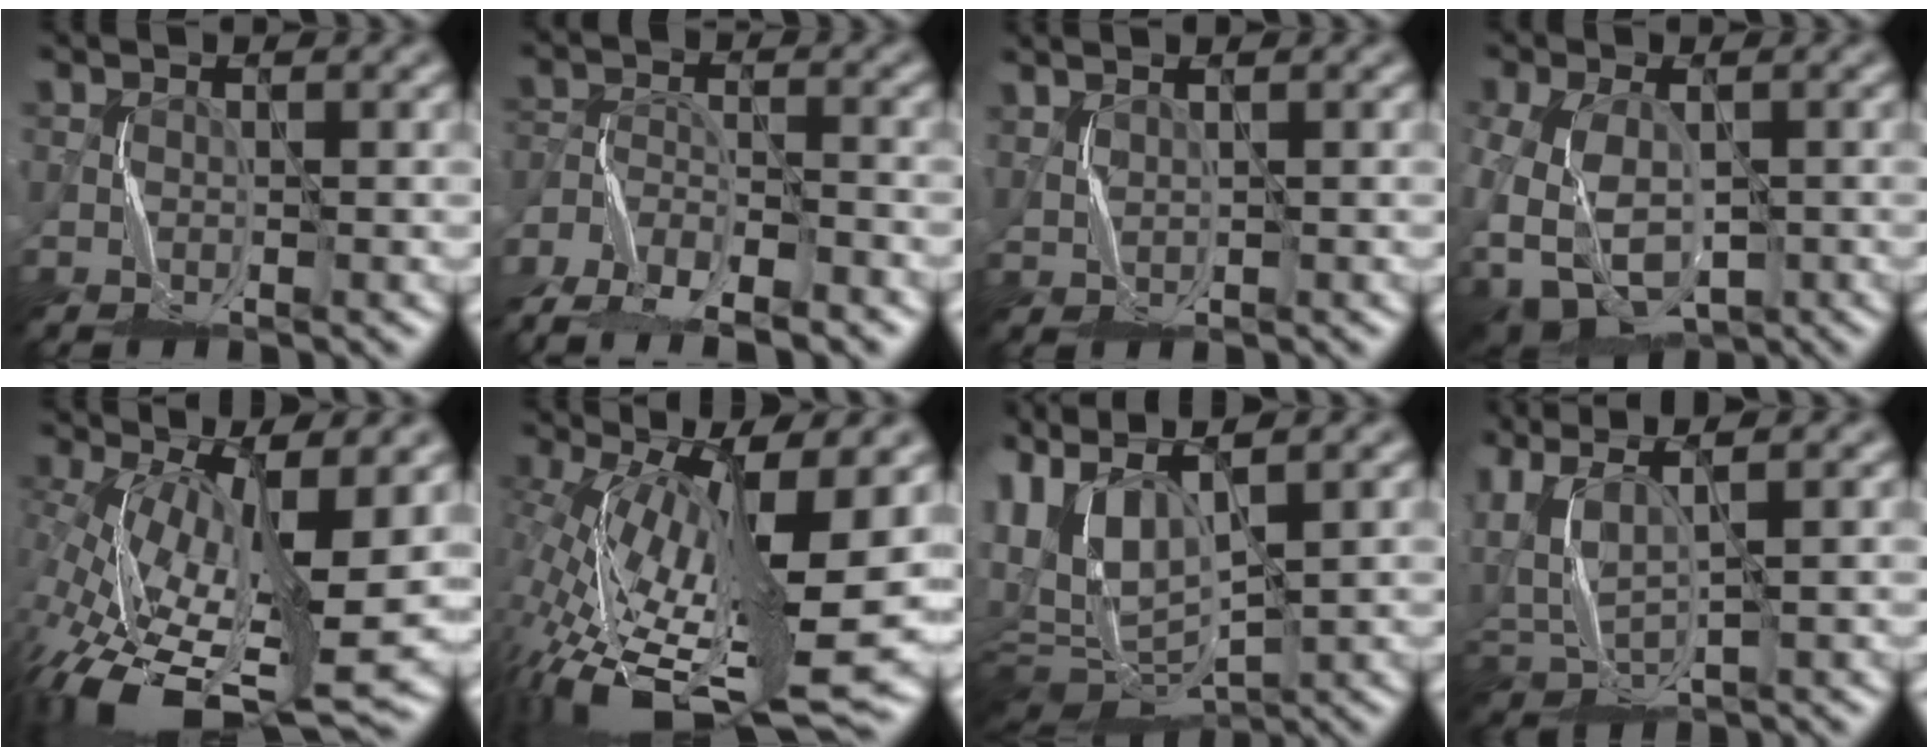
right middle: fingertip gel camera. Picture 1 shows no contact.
{"total": 9.8, "force": [-8.8, 2.9, 3.1], "torque": [-0.048, -0.012, -0.153]}
{"total": 1.3, "force": [1.3, 0.3, -0.1], "torque": [-0.006, 0.001, 0.029]}
{"total": 8.7, "force": [-4.0, 5.4, 5.5], "torque": [-0.129, -0.047, -0.053]}
{"total": 12.4, "force": [-3.0, 5.6, 10.6], "torque": [-0.211, -0.037, -0.043]}
{"total": 14.9, "force": [-3.6, 5.4, 13.5], "torque": [-0.257, -0.013, -0.056]}
{"total": 9.8, "force": [1.9, 5.7, 7.7], "torque": [-0.171, -0.001, 0.052]}
{"total": 4.7, "force": [1.8, 2.2, 3.7], "torque": [-0.102, 0.007, 0.041]}